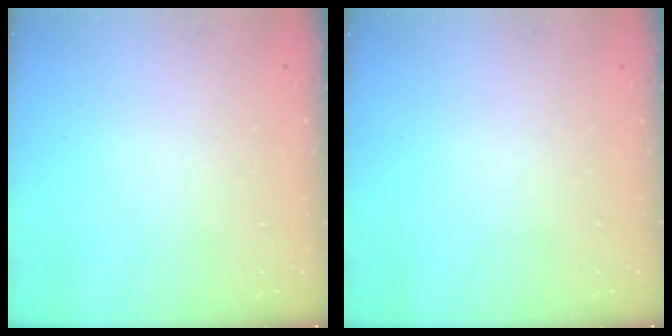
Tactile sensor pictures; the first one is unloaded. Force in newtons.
{"total": 0.0}